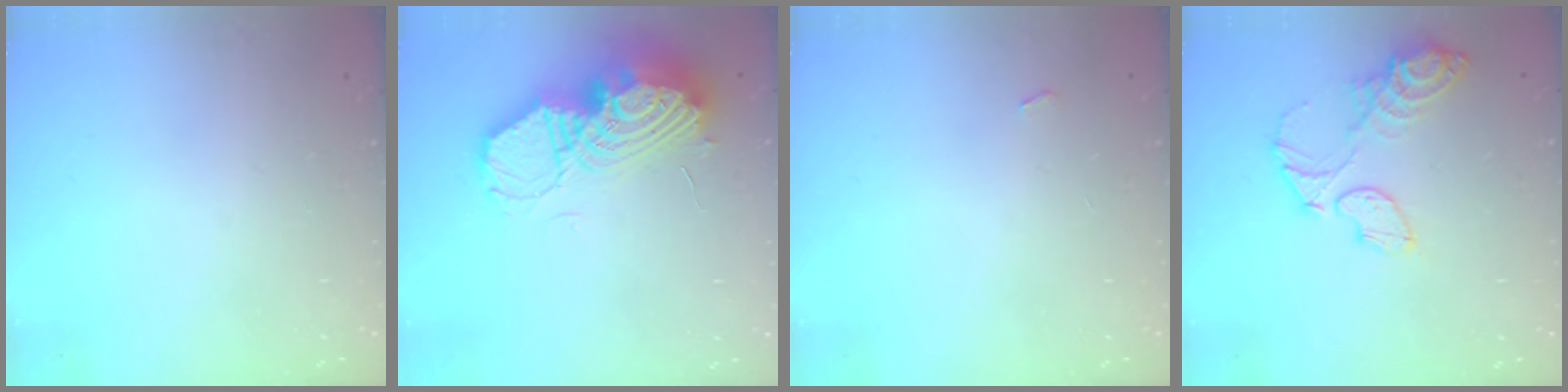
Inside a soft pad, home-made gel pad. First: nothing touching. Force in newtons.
{"total": 18.5, "press": 18.5, "slide": 1.6}
{"total": 2.3, "press": 2.3, "slide": 0.3}
{"total": 11.0, "press": 11.0, "slide": 0.5}